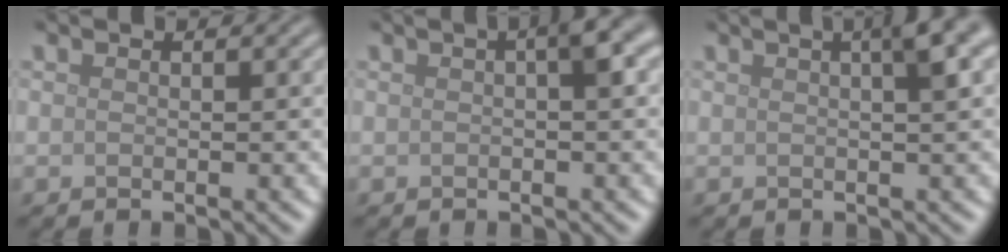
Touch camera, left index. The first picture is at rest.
{"total": 2.6, "force": [0.4, 0.3, 2.5], "torque": [-0.034, 0.013, 0.006]}
{"total": 4.2, "force": [1.5, 0.9, 3.8], "torque": [-0.040, 0.018, 0.014]}